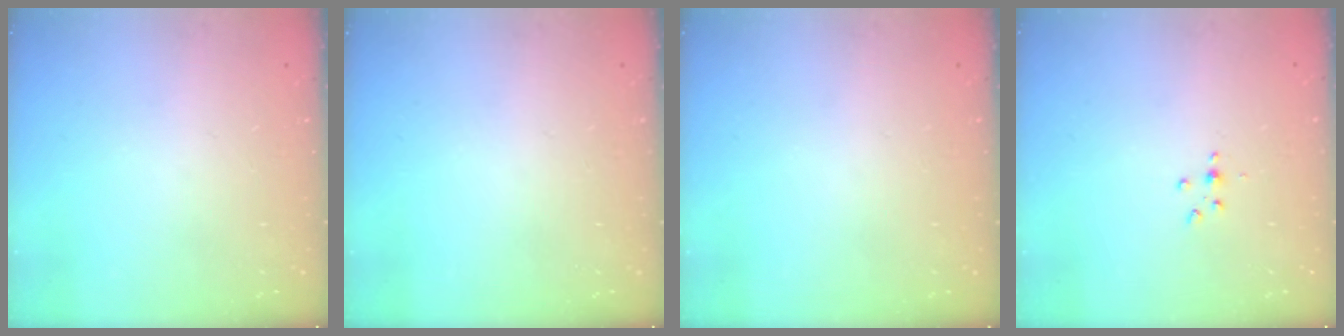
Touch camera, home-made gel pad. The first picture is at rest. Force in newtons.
{"total": 0.0}
{"total": 0.0}
{"total": 3.0, "press": 2.9, "slide": 0.4}